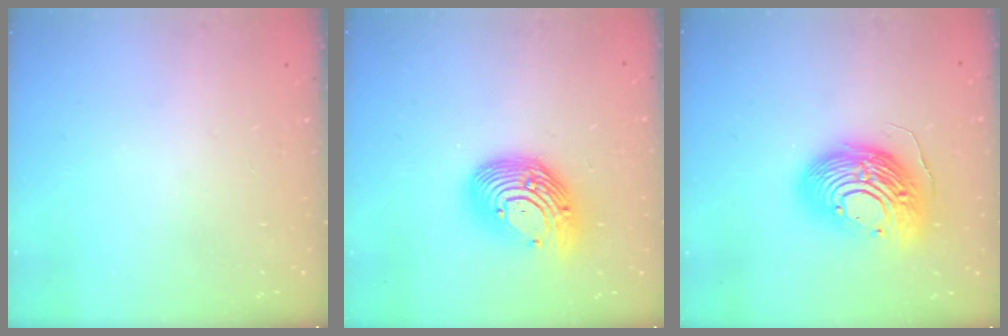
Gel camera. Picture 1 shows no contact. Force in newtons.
{"total": 16.1, "press": 16.0, "slide": 2.0}
{"total": 18.8, "press": 18.6, "slide": 2.8}